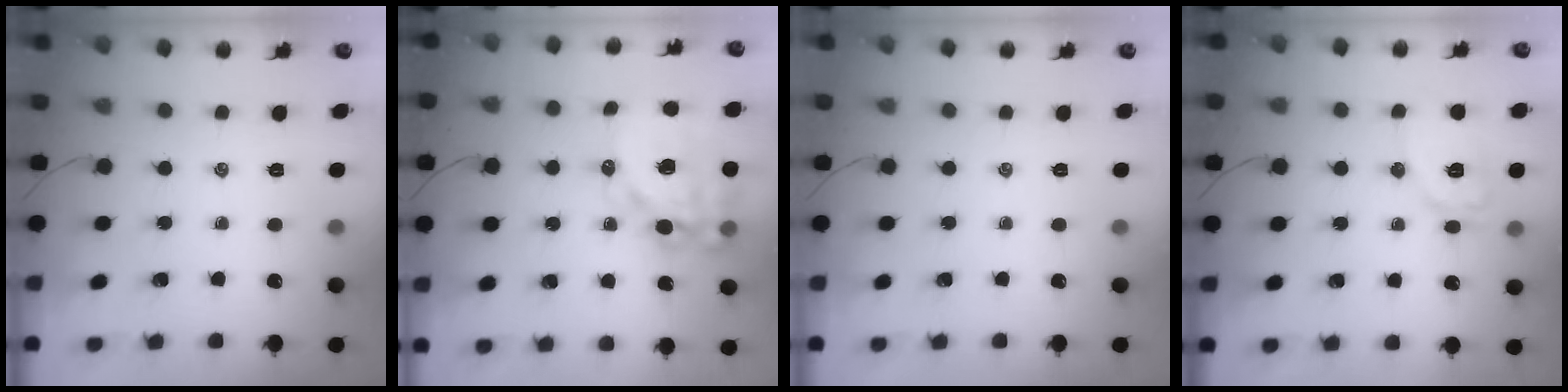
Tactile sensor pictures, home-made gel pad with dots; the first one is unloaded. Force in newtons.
{"total": 17.5, "press": 17.1, "slide": 4.0}
{"total": 0.0}
{"total": 9.8, "press": 9.8, "slide": 0.2}